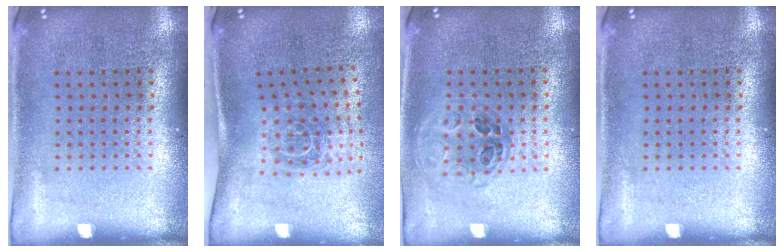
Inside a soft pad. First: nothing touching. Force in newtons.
{"total": 1.8, "press": 1.2, "slide": 1.4}
{"total": 1.1, "press": 1.0, "slide": 0.6}
{"total": 0.0}